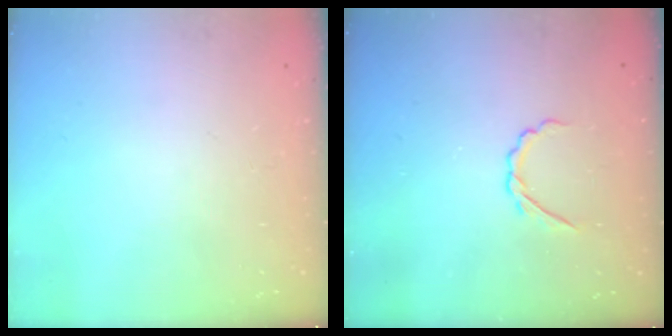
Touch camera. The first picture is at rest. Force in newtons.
{"total": 2.6, "press": 2.5, "slide": 0.8}